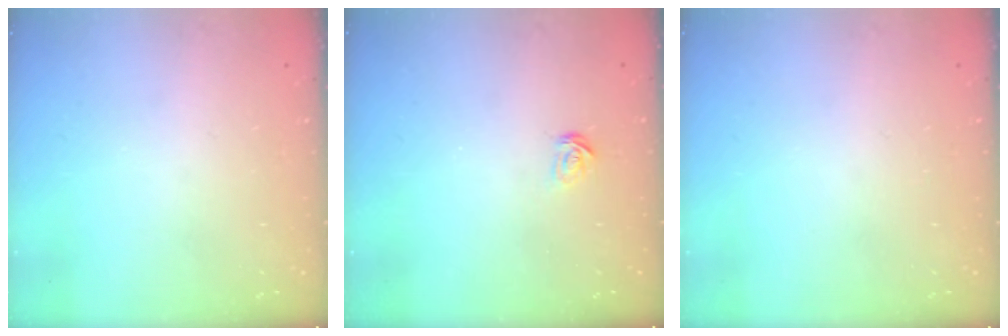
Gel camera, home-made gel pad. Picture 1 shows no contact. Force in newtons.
{"total": 2.3, "press": 2.3, "slide": 0.2}
{"total": 0.0}